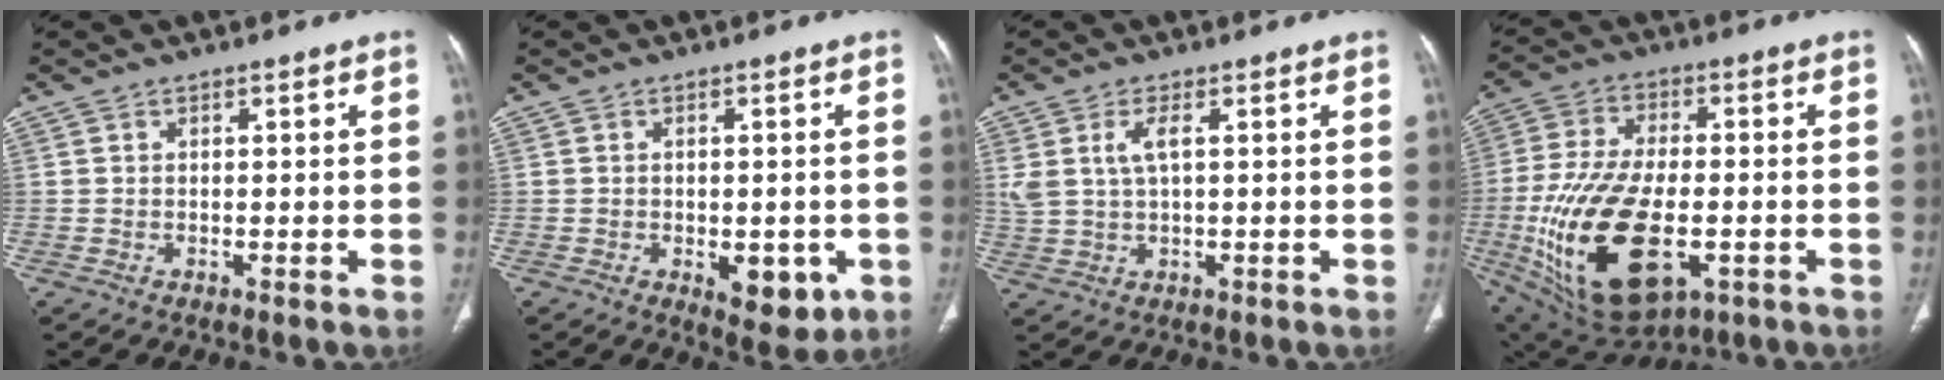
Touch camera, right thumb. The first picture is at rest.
{"total": 7.6, "force": [-2.2, 4.0, 6.0], "torque": [-0.058, -0.002, -0.016]}
{"total": 4.6, "force": [1.4, 1.7, 4.0], "torque": [-0.097, 0.004, 0.036]}
{"total": 23.6, "force": [-5.9, 12.1, 19.4], "torque": [-0.390, -0.005, -0.080]}